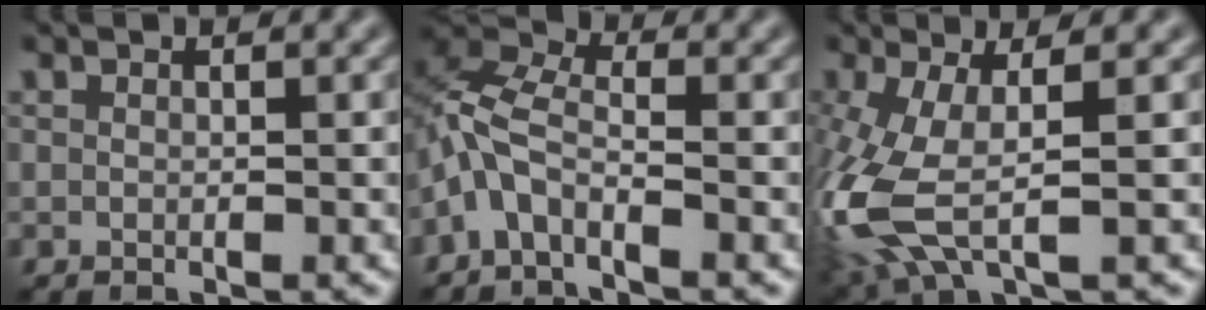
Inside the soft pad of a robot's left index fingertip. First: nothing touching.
{"total": 4.3, "force": [-2.1, 1.9, 3.2], "torque": [-0.075, 0.009, -0.059]}
{"total": 8.1, "force": [-1.4, 3.0, 7.4], "torque": [-0.203, -0.010, -0.031]}